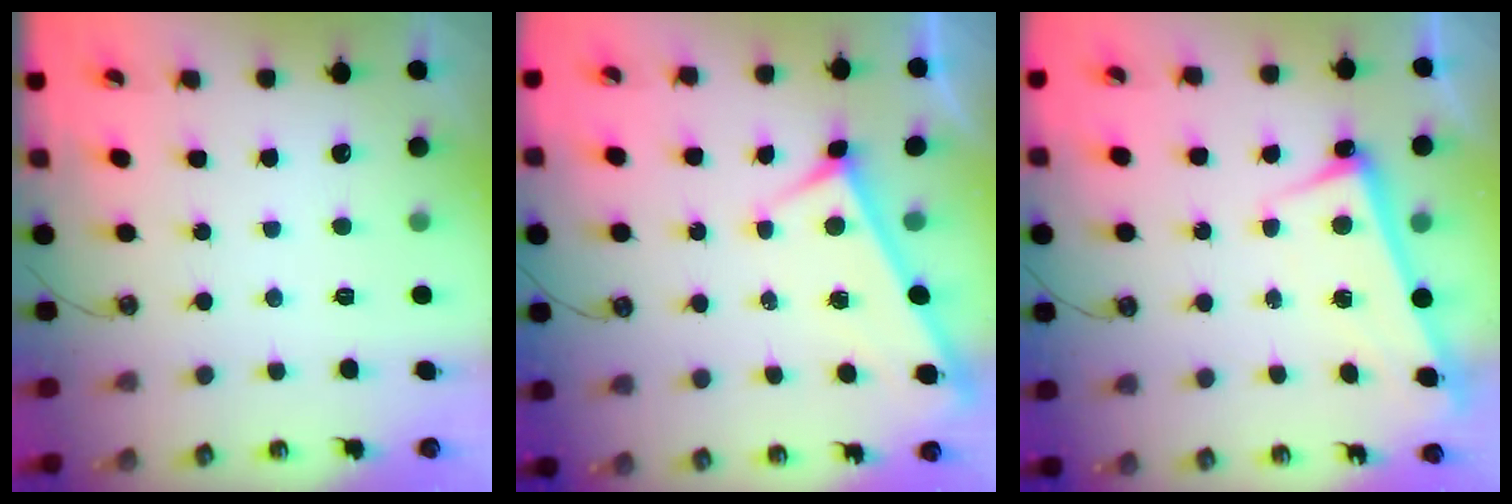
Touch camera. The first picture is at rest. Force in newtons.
{"total": 4.6, "press": 4.5, "slide": 0.2}
{"total": 2.5, "press": 2.5, "slide": 0.7}